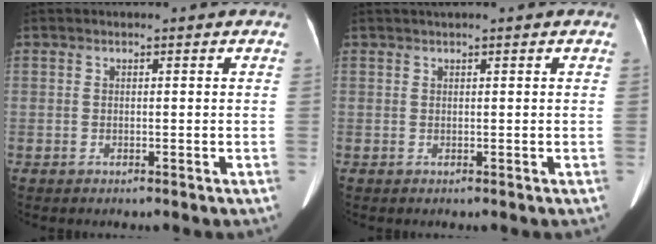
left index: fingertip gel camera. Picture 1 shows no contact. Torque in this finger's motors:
{"motor_torque": [0.21, -0.12, -0.01, 0.05]}